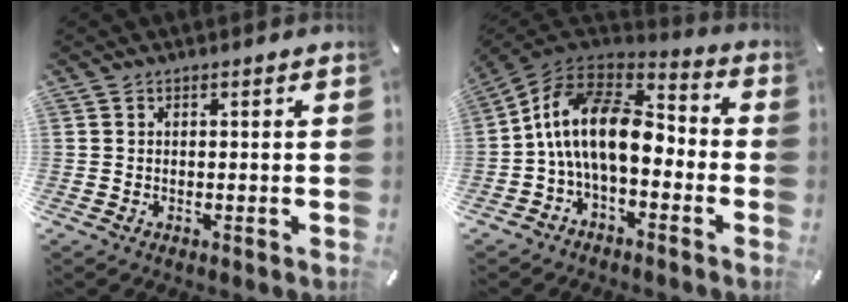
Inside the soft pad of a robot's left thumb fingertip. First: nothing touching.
{"total": 15.9, "force": [-1.6, 9.3, 12.7], "torque": [-0.258, 0.020, -0.032]}